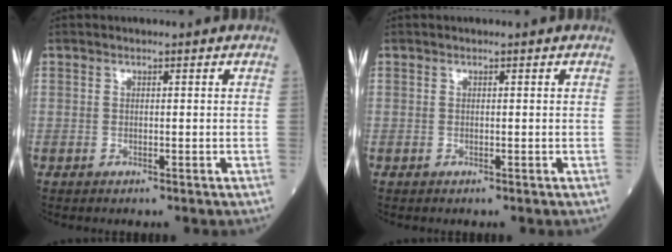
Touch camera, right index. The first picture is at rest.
{"total": 0.0}